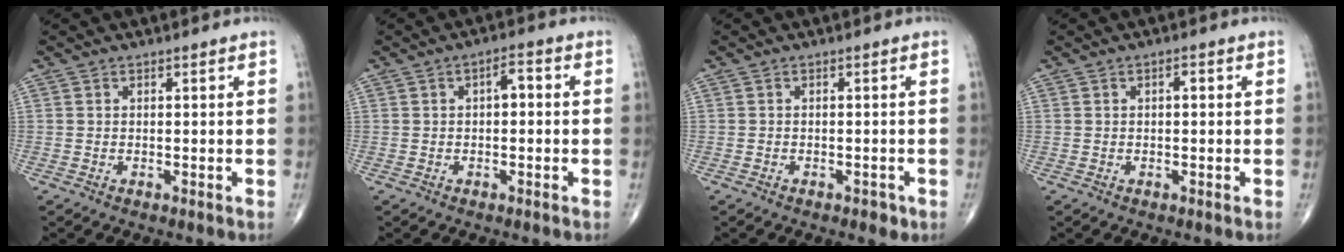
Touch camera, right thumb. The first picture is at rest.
{"total": 3.2, "force": [0.3, 1.5, 2.9], "torque": [-0.037, 0.011, -0.003]}
{"total": 1.2, "force": [-0.7, 0.7, 0.7], "torque": [-0.007, 0.003, -0.008]}
{"total": 1.4, "force": [0.2, 0.6, 1.2], "torque": [-0.019, 0.002, 0.001]}